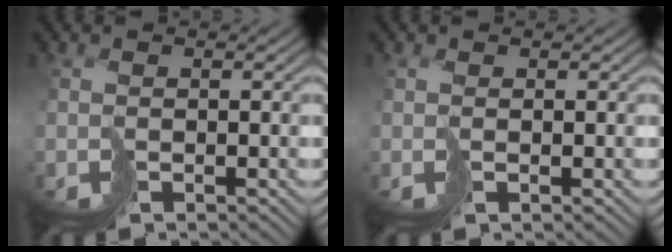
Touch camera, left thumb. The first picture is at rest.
{"total": 0.9, "force": [0.2, 0.0, 0.8], "torque": [-0.020, -0.002, 0.002]}